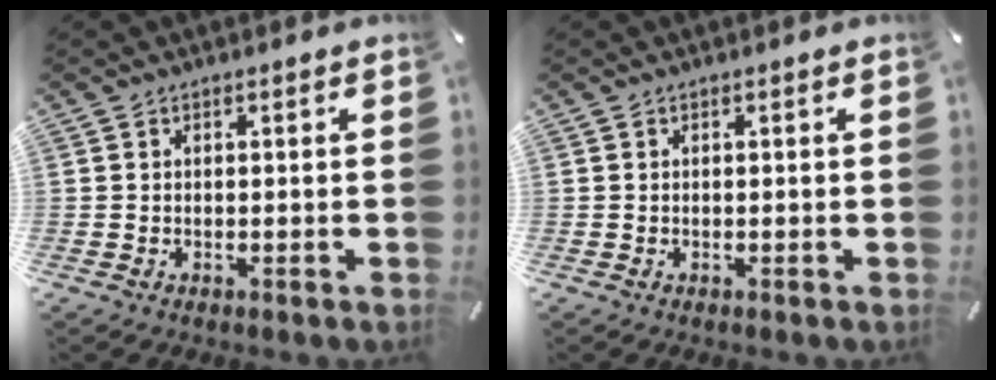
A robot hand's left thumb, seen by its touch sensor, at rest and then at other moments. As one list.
[{"total": 0.0}]